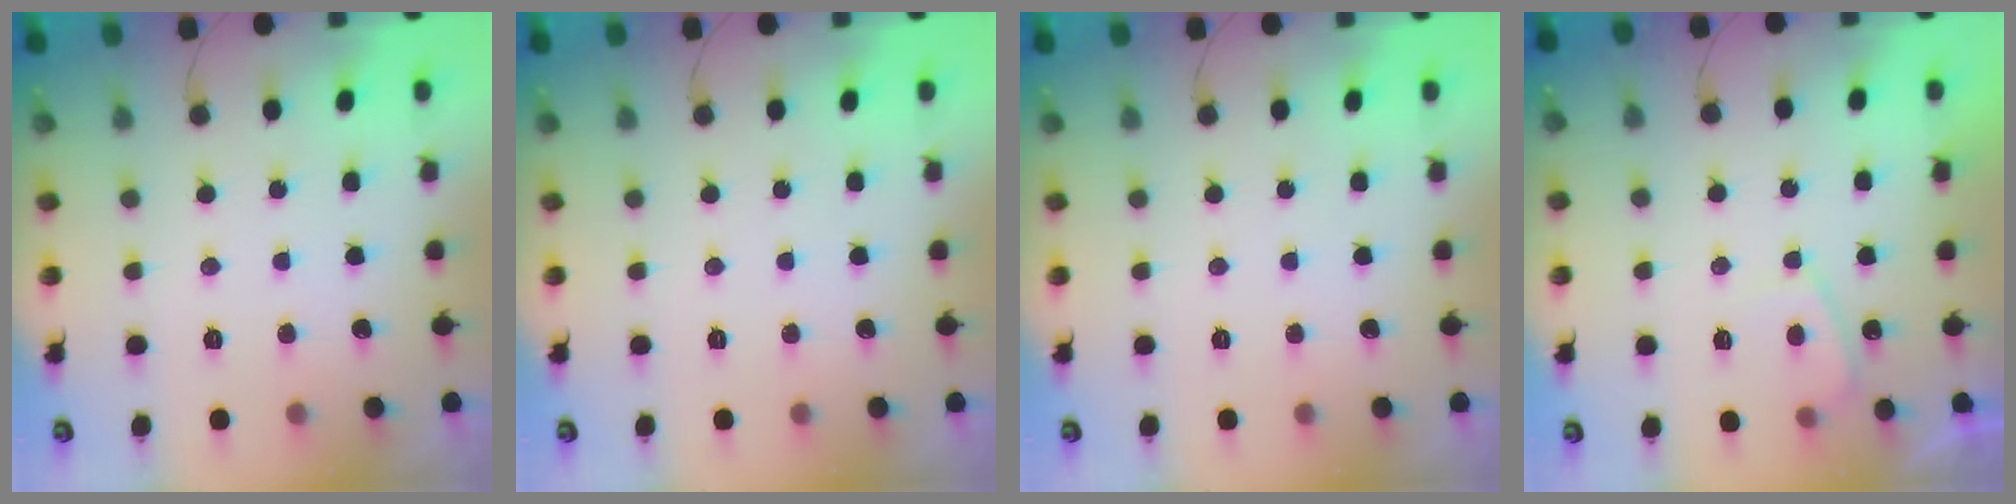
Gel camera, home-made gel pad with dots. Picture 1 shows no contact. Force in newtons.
{"total": 0.0}
{"total": 0.0}
{"total": 2.5, "press": 2.4, "slide": 0.7}